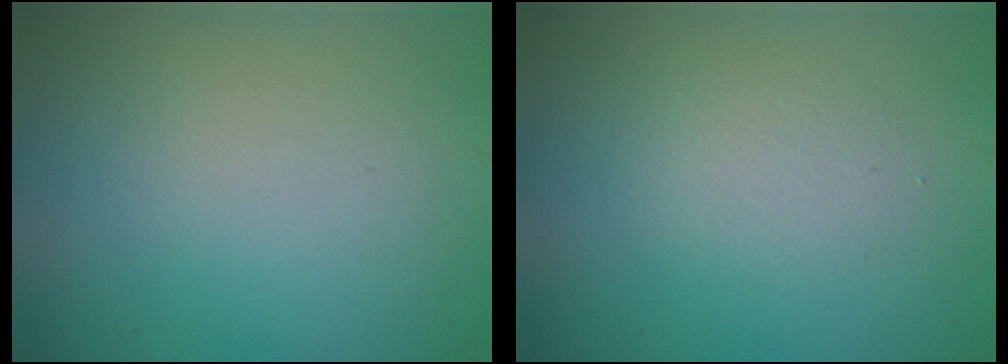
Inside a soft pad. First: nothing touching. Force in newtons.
{"total": 1.3, "press": 1.3, "slide": 0.0}